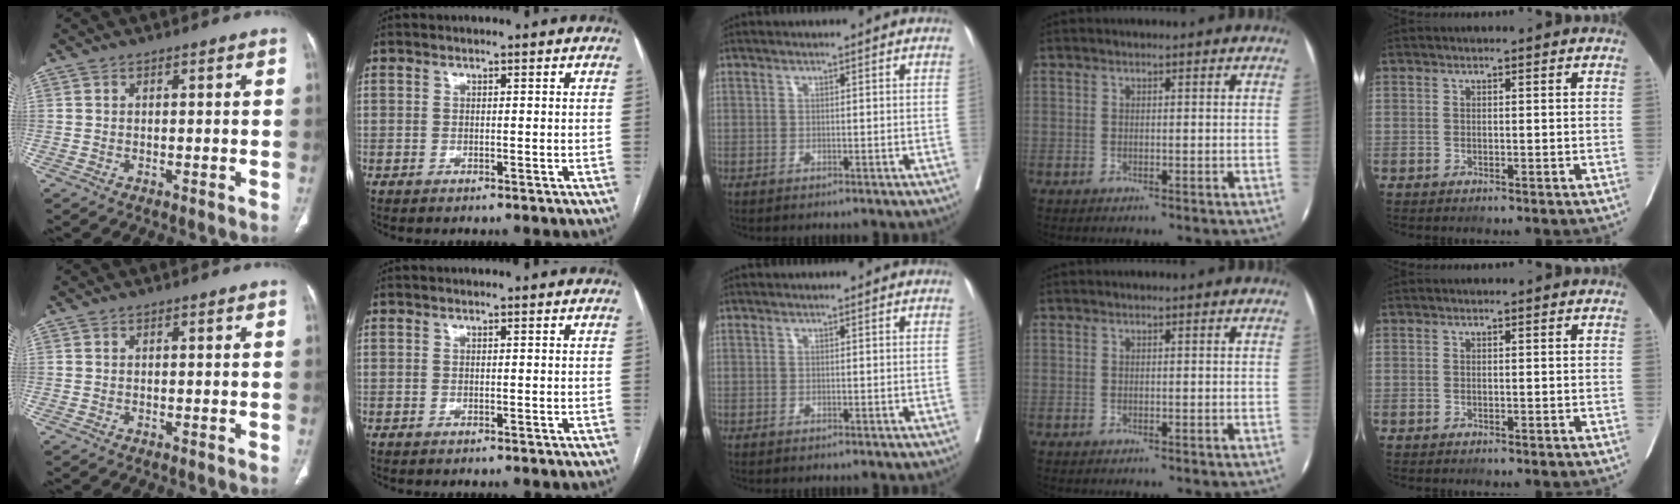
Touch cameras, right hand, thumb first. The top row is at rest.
{}